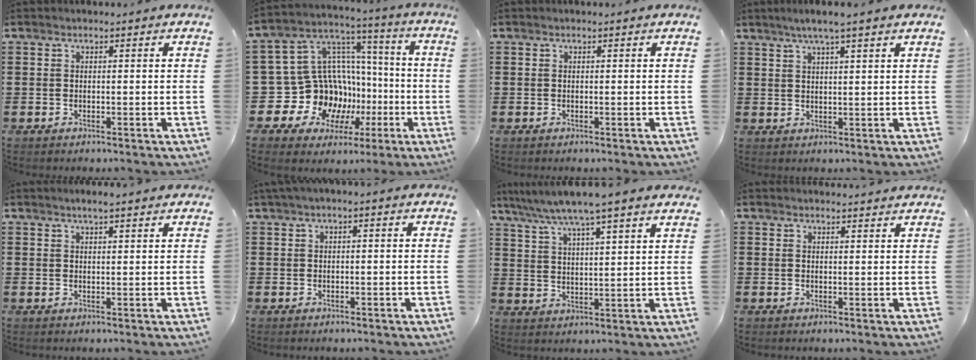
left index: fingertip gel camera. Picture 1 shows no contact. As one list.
[{"total": 15.7, "force": [-3.7, 14.3, 5.4], "torque": [-0.150, -0.025, -0.027]}, {"total": 0.0}, {"total": 3.9, "force": [2.8, -0.3, 2.6], "torque": [-0.056, -0.001, 0.050]}, {"total": 2.2, "force": [1.8, 0.1, 1.3], "torque": [-0.026, 0.004, 0.033]}, {"total": 1.0, "force": [-0.2, 0.1, 1.0], "torque": [-0.015, -0.003, -0.004]}, {"total": 6.3, "force": [5.5, -0.6, 3.0], "torque": [-0.080, -0.027, 0.093]}, {"total": 1.6, "force": [1.5, 0.1, 0.2], "torque": [-0.008, 0.001, 0.030]}]